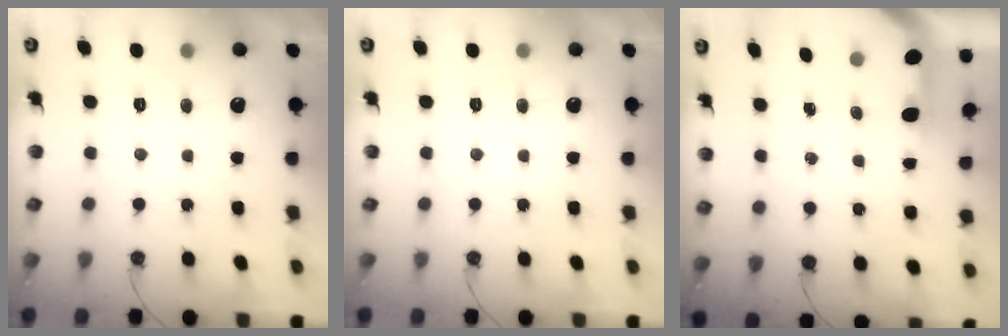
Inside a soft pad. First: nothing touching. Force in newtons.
{"total": 0.0}
{"total": 2.9, "press": 2.9, "slide": 0.2}